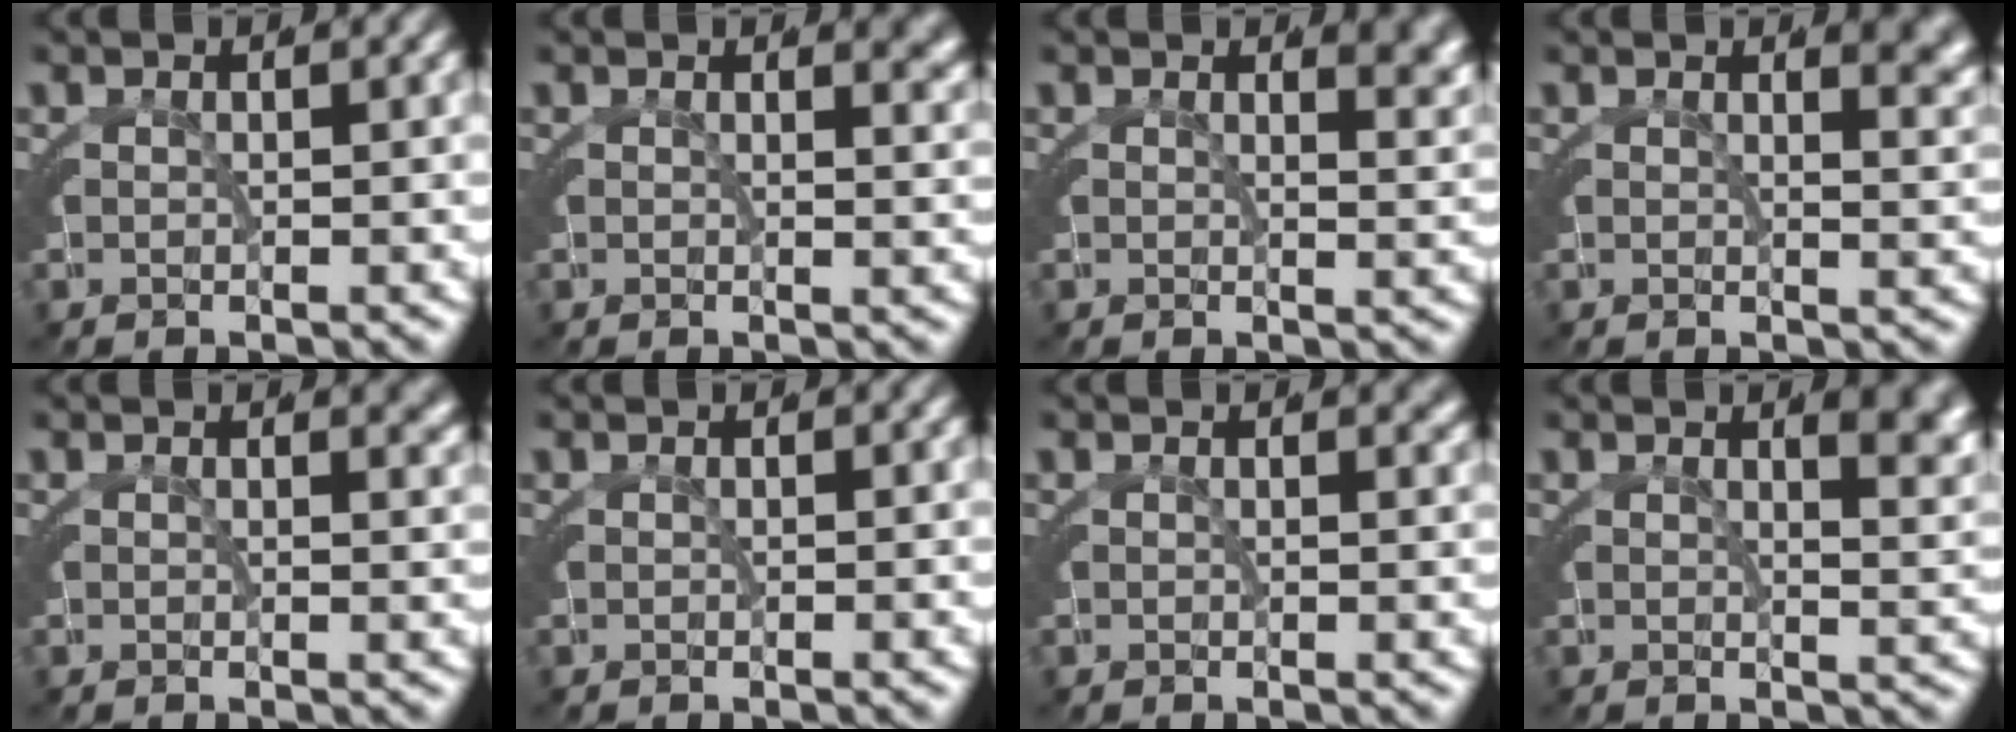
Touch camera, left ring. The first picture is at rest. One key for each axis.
{"total": 2.4, "fx": 1.3, "fy": 0.8, "fz": 1.9, "tx": -0.017, "ty": -0.002, "tz": 0.018}
{"total": 3.7, "fx": 1.8, "fy": 1.2, "fz": 3.0, "tx": -0.019, "ty": -0.002, "tz": 0.026}
{"total": 4.0, "fx": 1.8, "fy": 1.2, "fz": 3.4, "tx": -0.020, "ty": 0.001, "tz": 0.026}
{"total": 1.7, "fx": 0.9, "fy": 0.6, "fz": 1.3, "tx": -0.013, "ty": -0.001, "tz": 0.011}
{"total": 0.0}
{"total": 1.2, "fx": 0.8, "fy": 0.4, "fz": 0.8, "tx": -0.008, "ty": -0.001, "tz": 0.009}
{"total": 5.1, "fx": 2.1, "fy": 1.4, "fz": 4.4, "tx": -0.030, "ty": 0.003, "tz": 0.031}